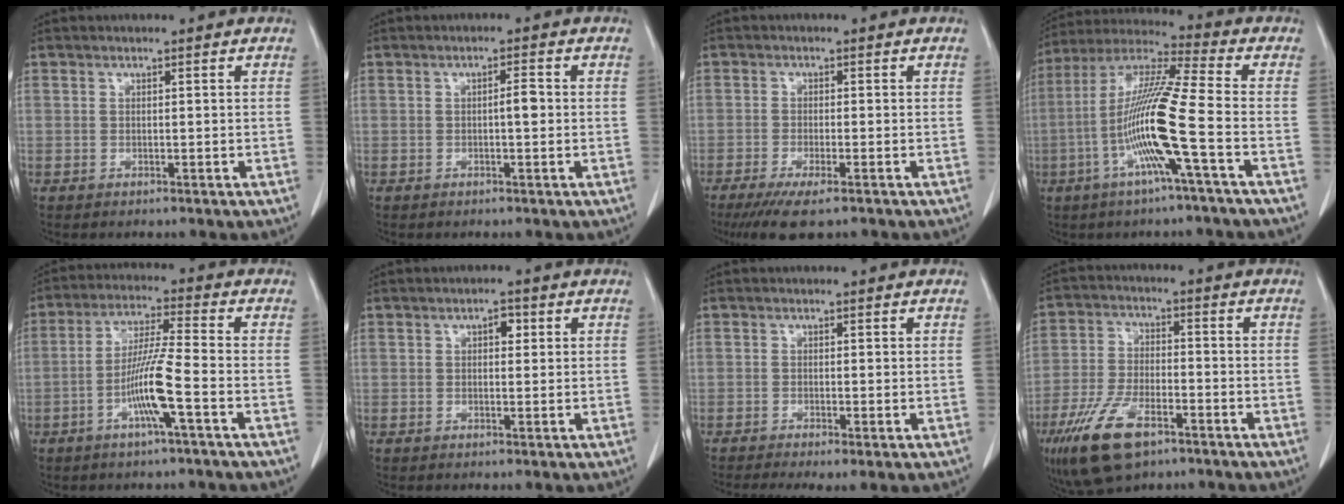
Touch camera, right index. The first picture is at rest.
{"total": 2.0, "force": [-0.1, 0.3, 1.9], "torque": [-0.031, 0.003, -0.003]}
{"total": 6.0, "force": [-4.2, 0.8, 4.3], "torque": [-0.072, -0.015, -0.065]}
{"total": 14.4, "force": [-4.2, -1.0, 13.8], "torque": [-0.277, 0.000, -0.091]}
{"total": 8.7, "force": [-3.2, -0.5, 8.1], "torque": [-0.160, -0.002, -0.062]}
{"total": 1.9, "force": [0.6, 1.0, 1.4], "torque": [-0.020, 0.007, 0.009]}
{"total": 3.8, "force": [-2.2, 0.9, 3.0], "torque": [-0.051, -0.014, -0.038]}
{"total": 11.8, "force": [-7.0, 4.7, 8.3], "torque": [-0.173, -0.012, -0.124]}